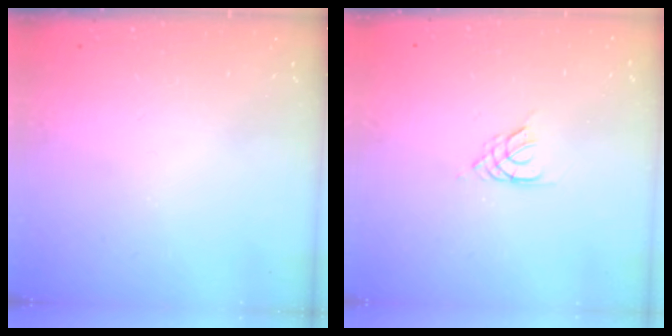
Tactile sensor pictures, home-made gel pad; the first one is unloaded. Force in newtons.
{"total": 2.1, "press": 2.1, "slide": 0.4}